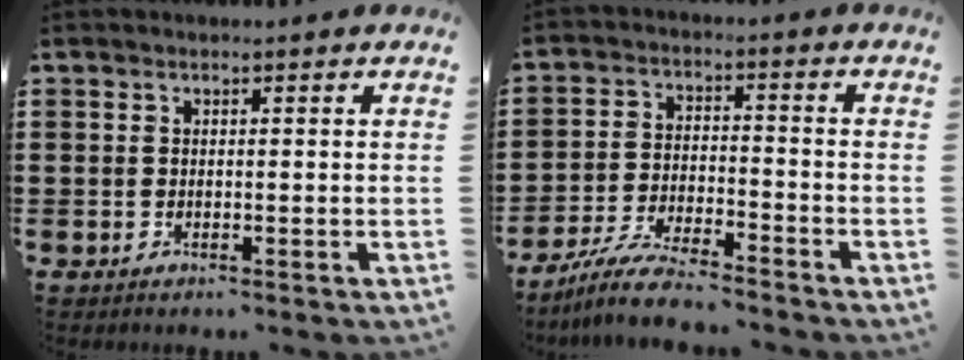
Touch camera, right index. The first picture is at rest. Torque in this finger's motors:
{"motor_torque": [0.98, 1.15, -0.09, -0.11]}